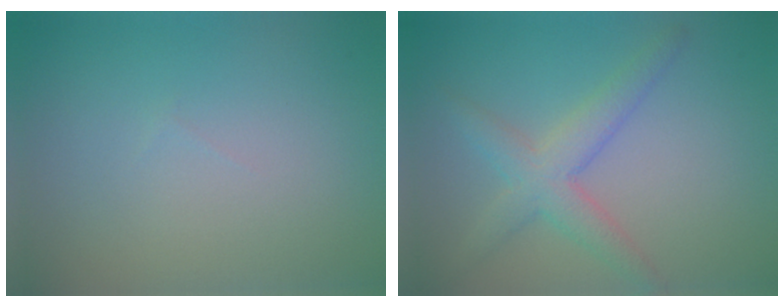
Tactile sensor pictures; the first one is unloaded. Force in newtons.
{"total": 3.7, "press": 3.7, "slide": 0.1}